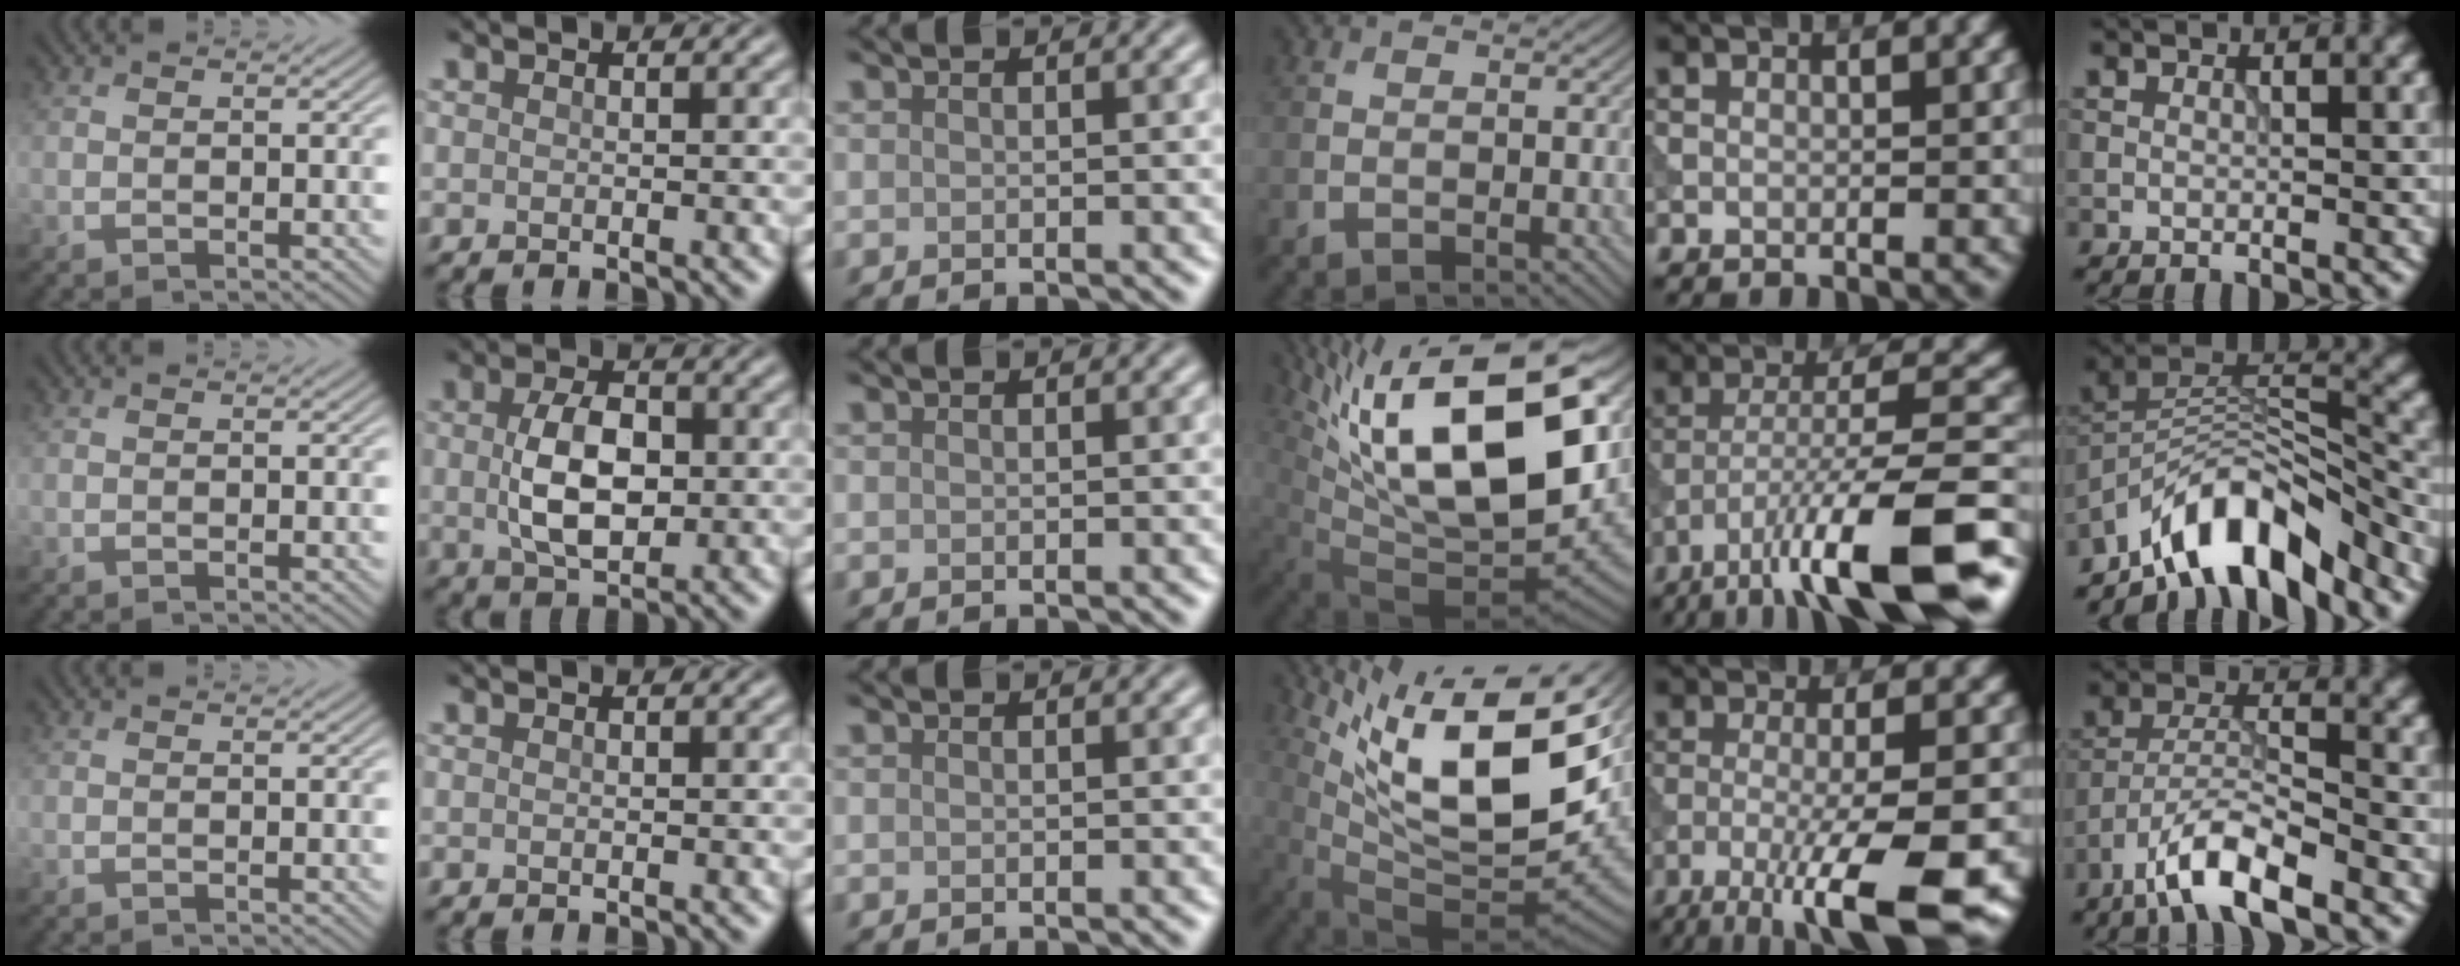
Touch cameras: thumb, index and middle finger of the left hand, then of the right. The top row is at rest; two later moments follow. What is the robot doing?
{"motion": "dispense", "object": "syringe"}